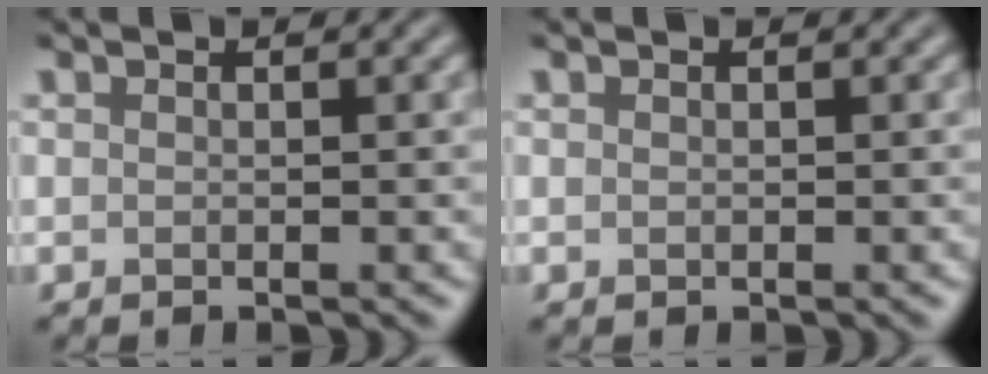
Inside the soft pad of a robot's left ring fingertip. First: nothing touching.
{"total": 0.0}